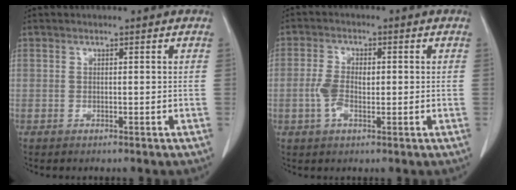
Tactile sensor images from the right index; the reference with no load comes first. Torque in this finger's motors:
{"motor_torque": [0.18, -0.01, 0.18, 0.08]}